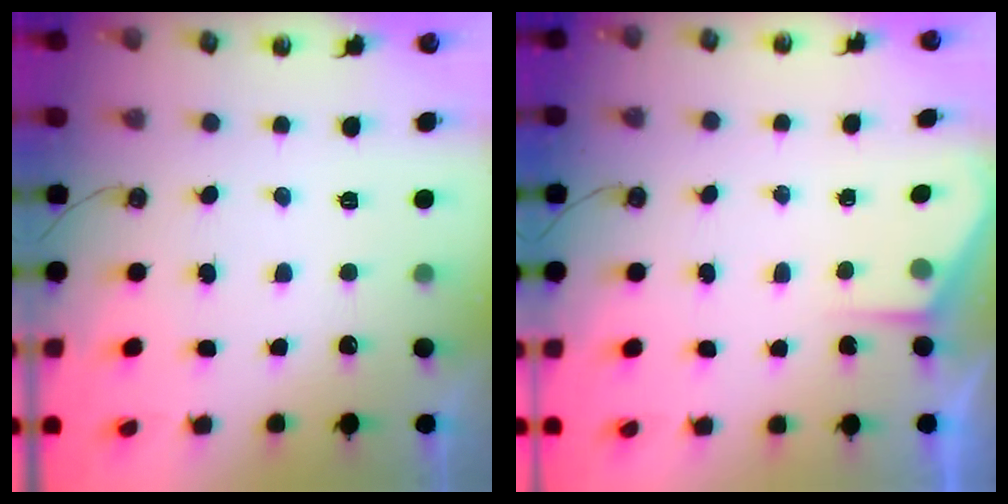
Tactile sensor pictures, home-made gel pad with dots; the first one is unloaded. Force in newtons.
{"total": 2.1, "press": 2.1, "slide": 0.2}